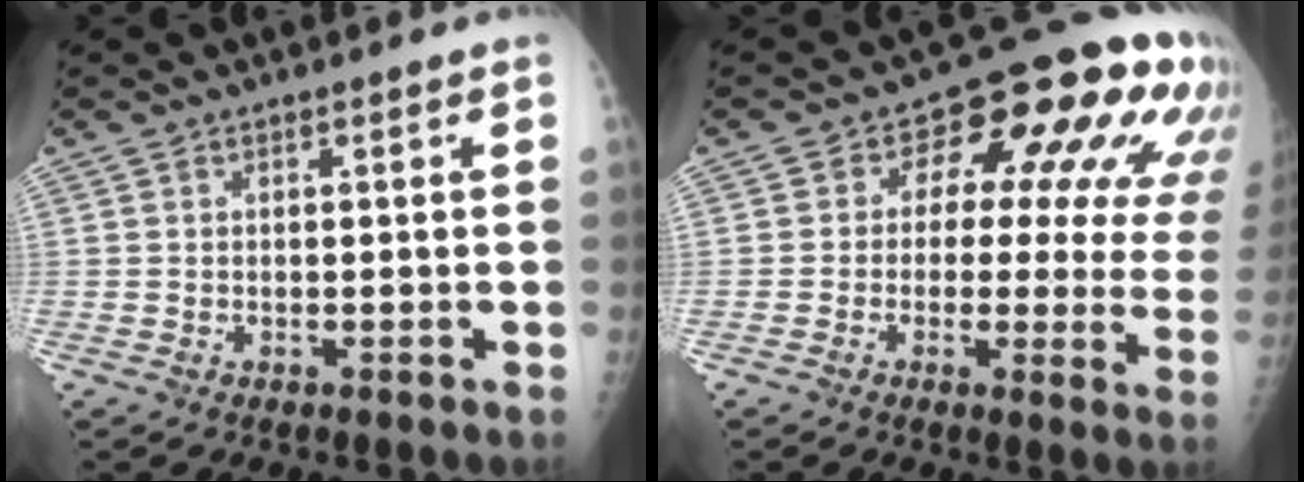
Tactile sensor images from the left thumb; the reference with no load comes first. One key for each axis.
{"total": 18.6, "fx": 5.8, "fy": 9.9, "fz": 14.6, "tx": -0.131, "ty": 0.010, "tz": 0.056}